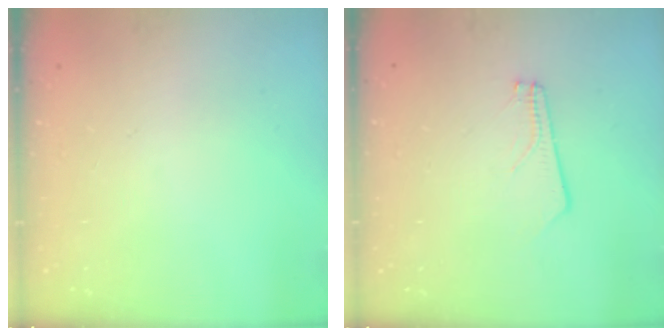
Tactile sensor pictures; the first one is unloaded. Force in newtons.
{"total": 2.2, "press": 2.2, "slide": 0.3}